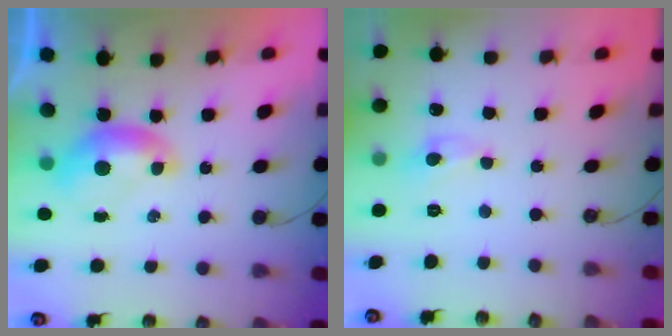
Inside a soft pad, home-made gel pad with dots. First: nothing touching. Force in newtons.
{"total": 0.0}